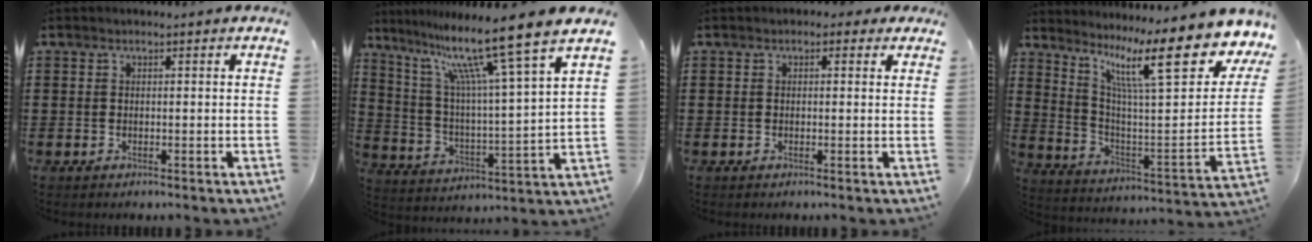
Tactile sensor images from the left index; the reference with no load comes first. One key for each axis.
{"total": 13.4, "fx": 10.1, "fy": -0.2, "fz": 8.8, "tx": -0.196, "ty": -0.059, "tz": 0.161}
{"total": 1.1, "fx": 0.1, "fy": 0.9, "fz": 0.6, "tx": -0.015, "ty": 0.007, "tz": -0.002}
{"total": 15.8, "fx": 9.5, "fy": 2.6, "fz": 12.4, "tx": -0.229, "ty": -0.054, "tz": 0.145}